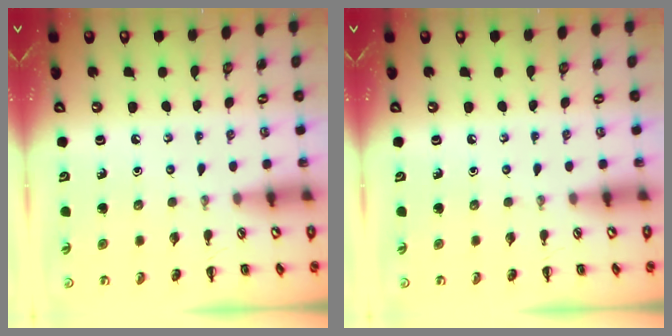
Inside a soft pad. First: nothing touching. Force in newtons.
{"total": 0.0}